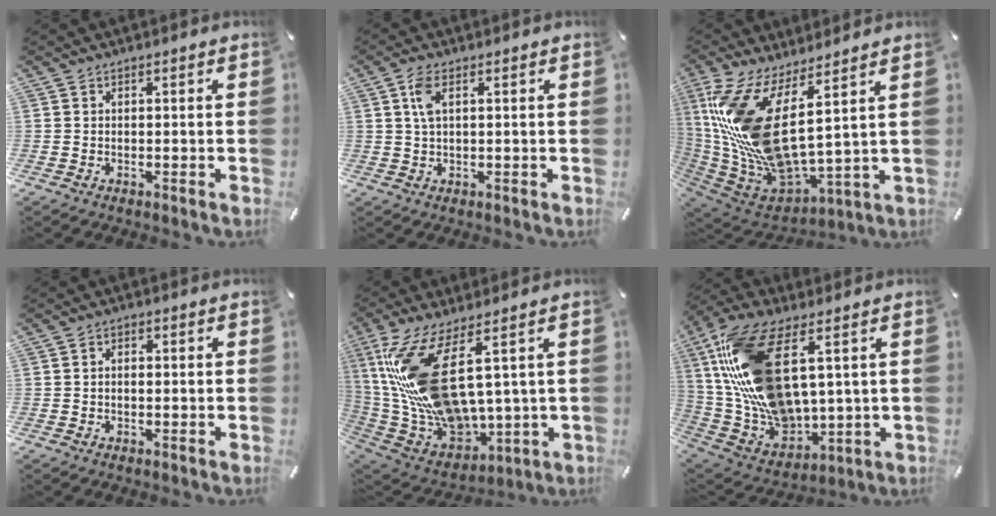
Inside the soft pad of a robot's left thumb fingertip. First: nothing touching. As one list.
[{"total": 4.2, "force": [1.3, 1.6, 3.7], "torque": [-0.086, 0.005, 0.018]}, {"total": 18.1, "force": [5.3, 7.2, 15.7], "torque": [-0.348, -0.069, 0.098]}, {"total": 1.3, "force": [-0.4, 0.9, 0.8], "torque": [-0.018, 0.003, -0.009]}, {"total": 21.2, "force": [6.5, 10.3, 17.3], "torque": [-0.376, -0.042, 0.118]}, {"total": 21.1, "force": [7.0, 12.0, 15.9], "torque": [-0.345, -0.031, 0.127]}]